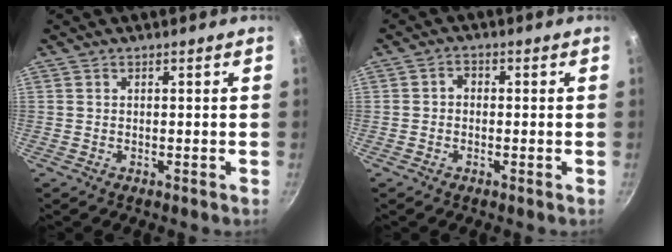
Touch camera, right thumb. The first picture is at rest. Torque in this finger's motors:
{"motor_torque": [-0.84, -0.04, 0.22, -0.27, 0.02]}